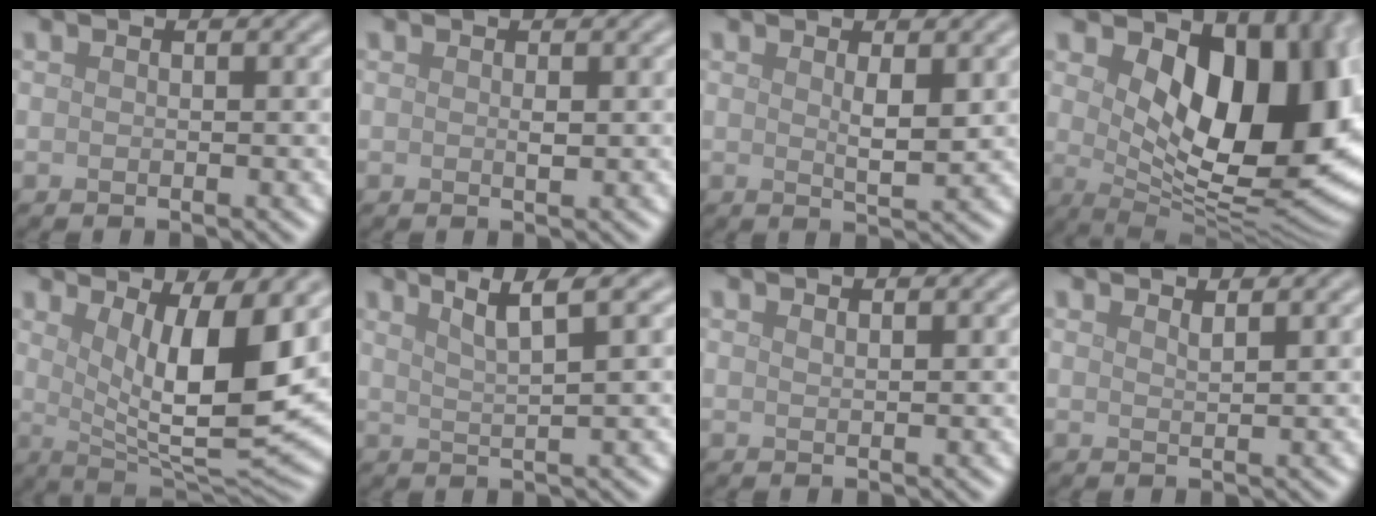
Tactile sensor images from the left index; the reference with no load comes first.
{"total": 0.7, "force": [0.1, 0.2, 0.6], "torque": [-0.013, -0.002, 0.001]}
{"total": 2.1, "force": [0.8, 0.4, 1.9], "torque": [-0.034, -0.005, 0.015]}
{"total": 14.1, "force": [3.1, 7.4, 11.6], "torque": [-0.130, -0.006, 0.055]}
{"total": 10.4, "force": [2.4, 2.9, 9.7], "torque": [-0.145, -0.015, 0.045]}
{"total": 3.9, "force": [2.4, 0.5, 3.0], "torque": [-0.039, 0.009, 0.043]}
{"total": 0.8, "force": [0.7, 0.1, 0.3], "torque": [0.000, 0.001, 0.012]}
{"total": 1.2, "force": [1.0, 0.2, 0.5], "torque": [-0.002, 0.002, 0.016]}